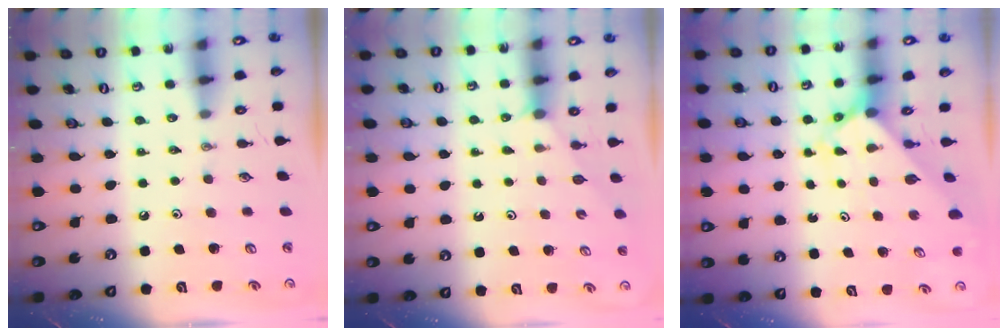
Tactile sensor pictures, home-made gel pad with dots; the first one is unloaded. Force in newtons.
{"total": 1.5, "press": 1.5, "slide": 0.2}
{"total": 2.4, "press": 2.4, "slide": 0.3}